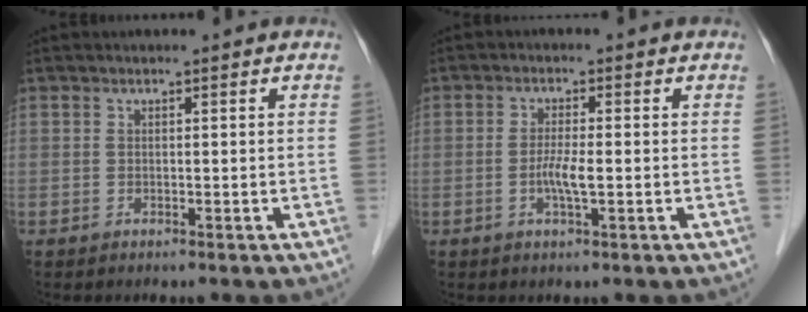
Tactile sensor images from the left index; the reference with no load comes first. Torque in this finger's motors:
{"motor_torque": [0.54, 0.46, 0.12, 0.06]}